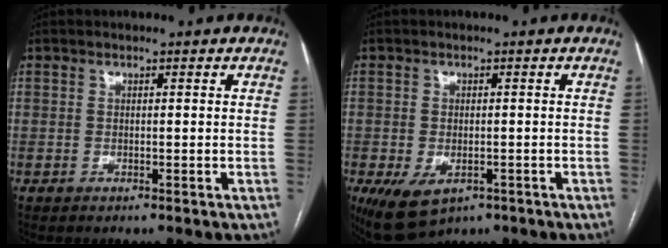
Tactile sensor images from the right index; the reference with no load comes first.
{"total": 6.9, "force": [-3.5, 4.0, 4.4], "torque": [-0.076, -0.008, -0.045]}